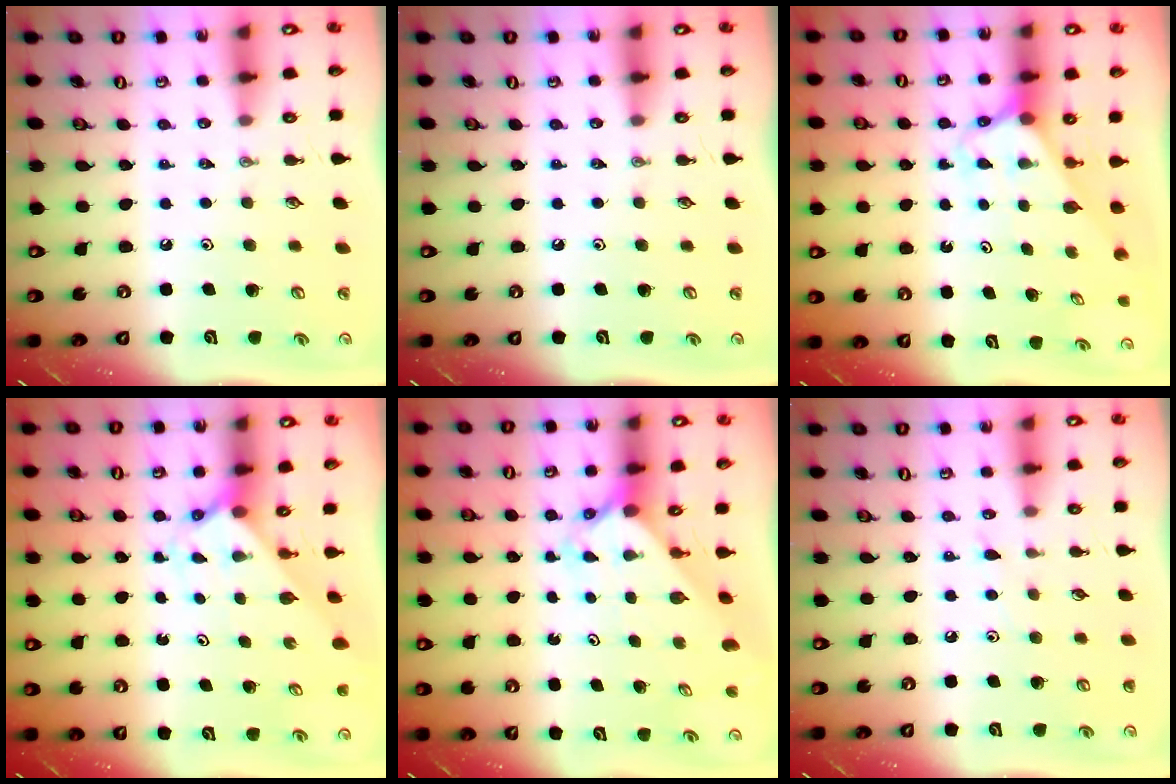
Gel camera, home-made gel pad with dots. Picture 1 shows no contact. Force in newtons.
{"total": 0.0}
{"total": 2.5, "press": 2.5, "slide": 0.2}
{"total": 1.9, "press": 1.9, "slide": 0.2}
{"total": 2.4, "press": 2.4, "slide": 0.2}
{"total": 5.0, "press": 5.0, "slide": 0.6}